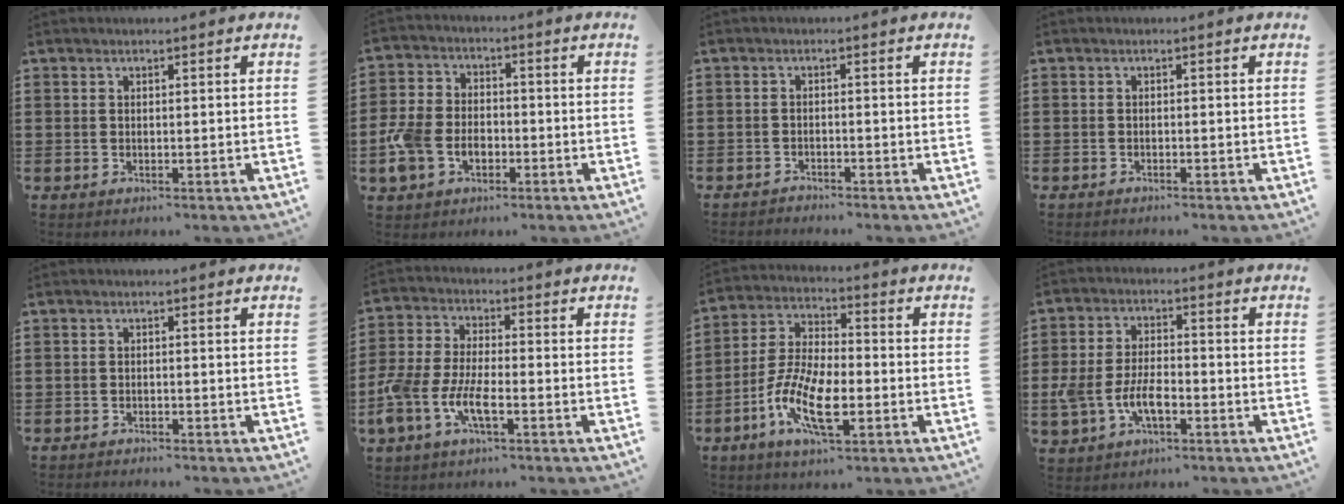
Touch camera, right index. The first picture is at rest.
{"total": 6.2, "force": [-2.2, 4.5, 3.6], "torque": [-0.109, -0.001, -0.052]}
{"total": 1.5, "force": [-1.4, 0.2, -0.2], "torque": [-0.002, 0.006, -0.033]}
{"total": 0.7, "force": [-0.7, 0.2, -0.1], "torque": [0.000, 0.003, -0.016]}
{"total": 1.1, "force": [-1.0, 0.2, -0.1], "torque": [-0.001, 0.005, -0.023]}
{"total": 6.7, "force": [-3.5, 2.1, 5.3], "torque": [-0.145, -0.015, -0.073]}
{"total": 10.2, "force": [-4.1, 3.9, 8.5], "torque": [-0.197, -0.009, -0.081]}
{"total": 6.6, "force": [-2.4, 3.5, 5.1], "torque": [-0.127, -0.001, -0.052]}